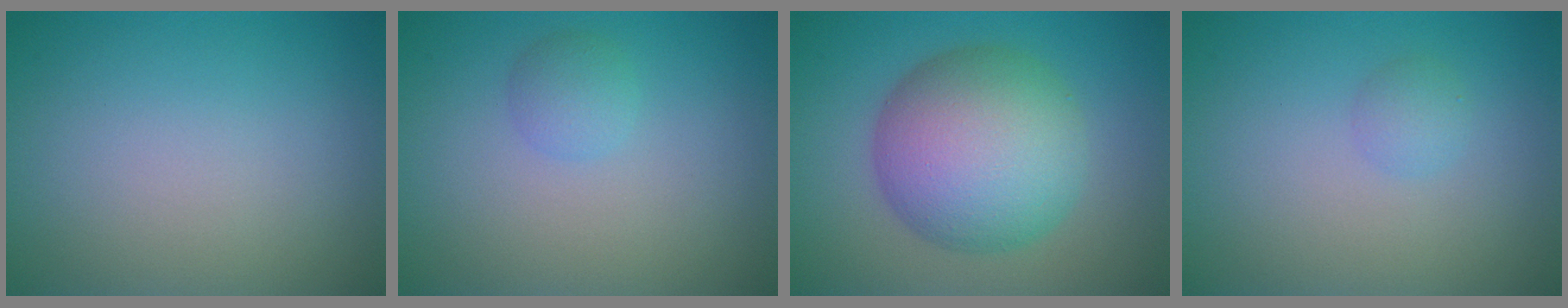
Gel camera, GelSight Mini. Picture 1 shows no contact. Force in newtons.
{"total": 1.5, "press": 1.5, "slide": 0.0}
{"total": 10.3, "press": 10.3, "slide": 0.1}
{"total": 1.2, "press": 1.2, "slide": 0.1}